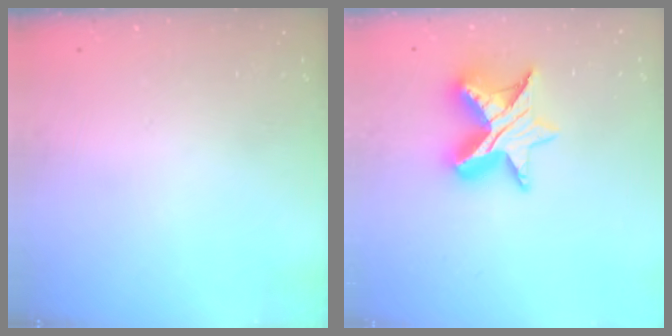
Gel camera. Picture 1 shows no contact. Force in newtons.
{"total": 11.4, "press": 11.4, "slide": 0.6}